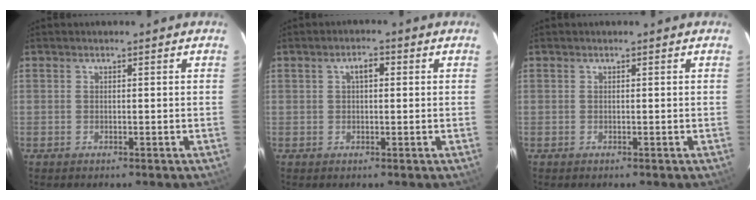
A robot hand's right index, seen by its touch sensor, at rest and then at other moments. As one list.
[{"total": 2.5, "force": [0.6, 1.3, 2.1], "torque": [-0.037, 0.012, 0.010]}, {"total": 0.0}]